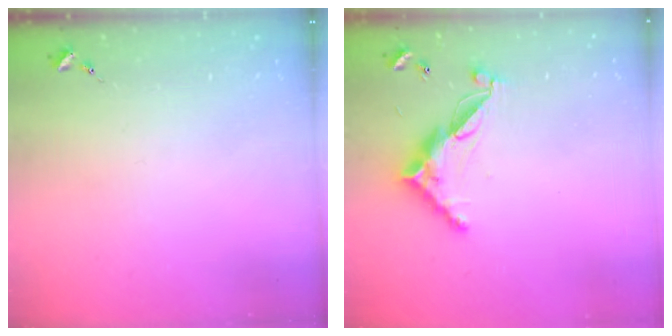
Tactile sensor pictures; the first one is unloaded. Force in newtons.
{"total": 11.6, "press": 11.6, "slide": 0.4}